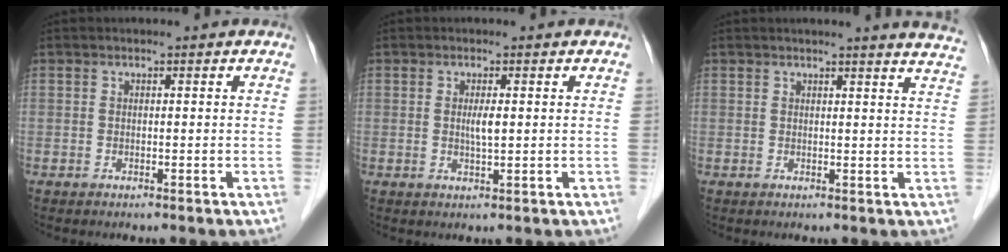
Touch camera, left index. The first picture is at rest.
{"total": 1.8, "force": [-0.2, 0.2, 1.8], "torque": [-0.037, -0.007, -0.003]}
{"total": 9.4, "force": [8.9, -0.6, 3.0], "torque": [-0.027, -0.062, 0.069]}